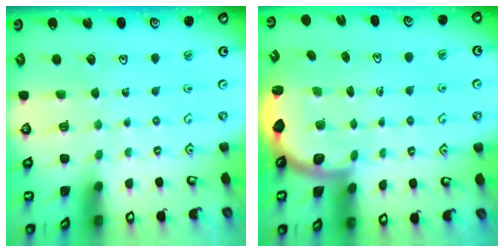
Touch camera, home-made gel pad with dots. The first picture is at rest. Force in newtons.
{"total": 2.6, "press": 2.6, "slide": 0.7}